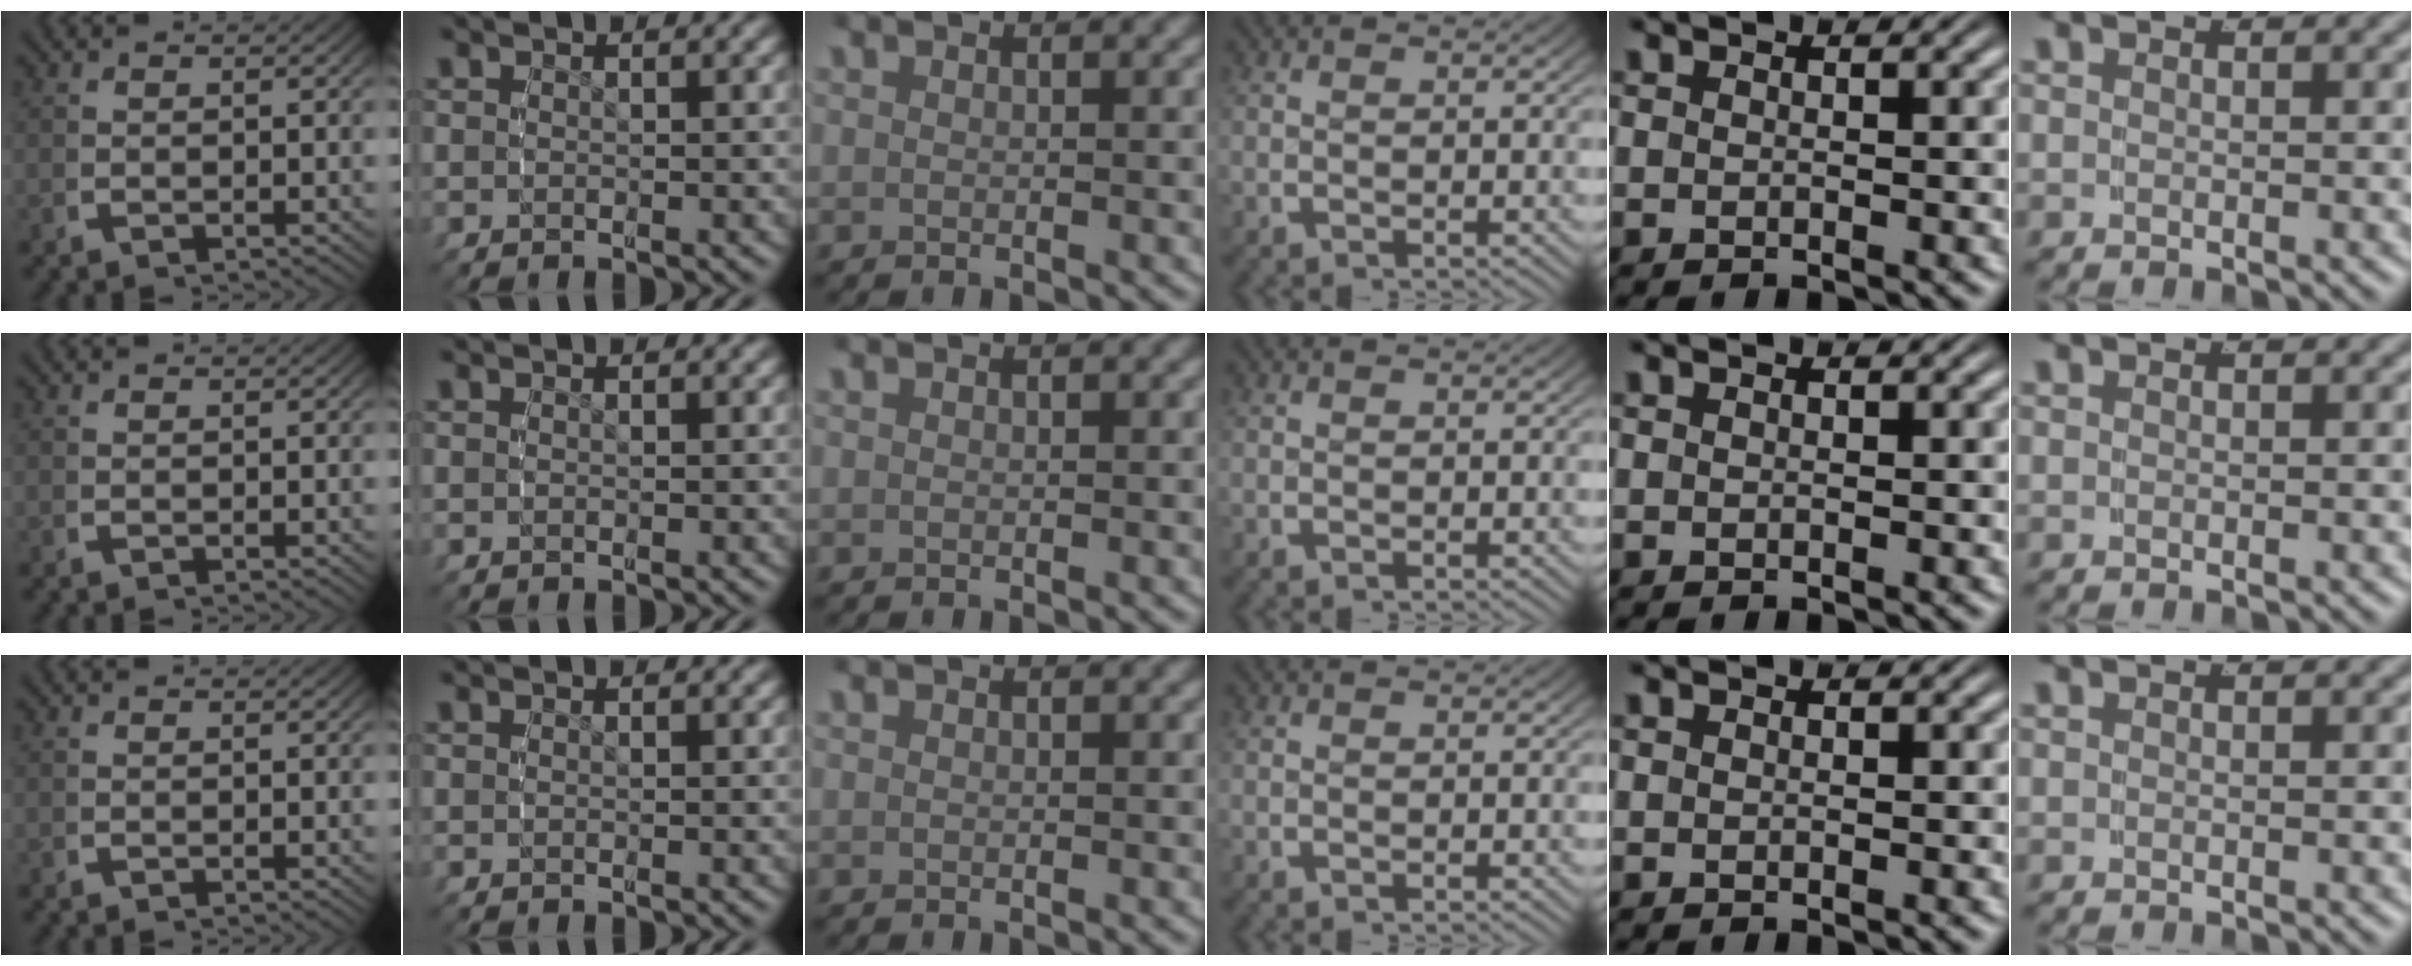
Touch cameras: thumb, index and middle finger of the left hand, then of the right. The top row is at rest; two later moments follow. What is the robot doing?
{"motion": "reach", "object": "coat"}